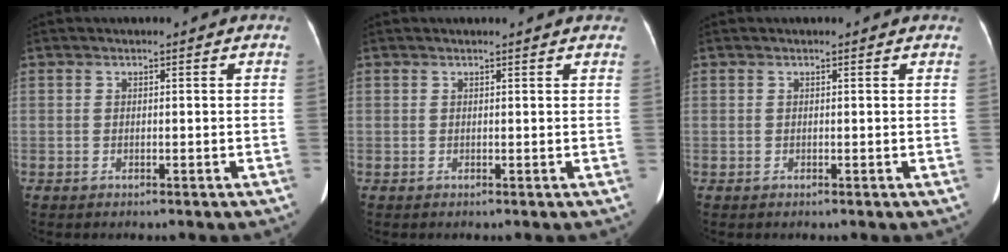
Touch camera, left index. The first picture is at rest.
{"total": 5.3, "force": [5.1, 0.7, 1.6], "torque": [-0.017, 0.009, 0.037]}
{"total": 1.1, "force": [1.0, 0.3, 0.3], "torque": [-0.010, 0.004, -0.001]}